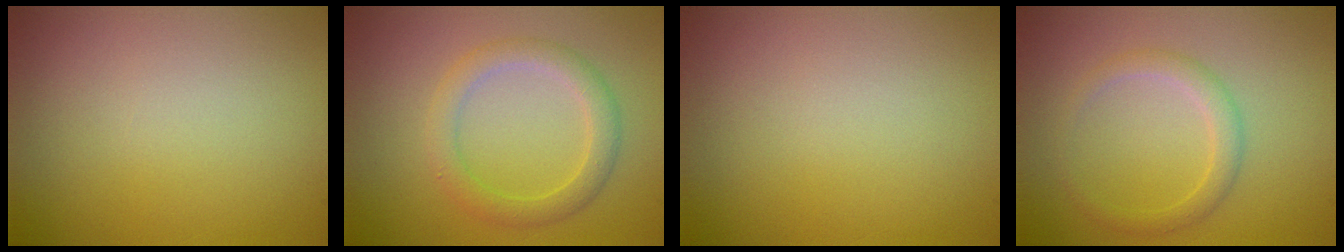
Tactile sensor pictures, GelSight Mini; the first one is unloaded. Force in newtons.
{"total": 2.7, "press": 2.7, "slide": 0.1}
{"total": 0.0}
{"total": 1.8, "press": 1.8, "slide": 0.1}